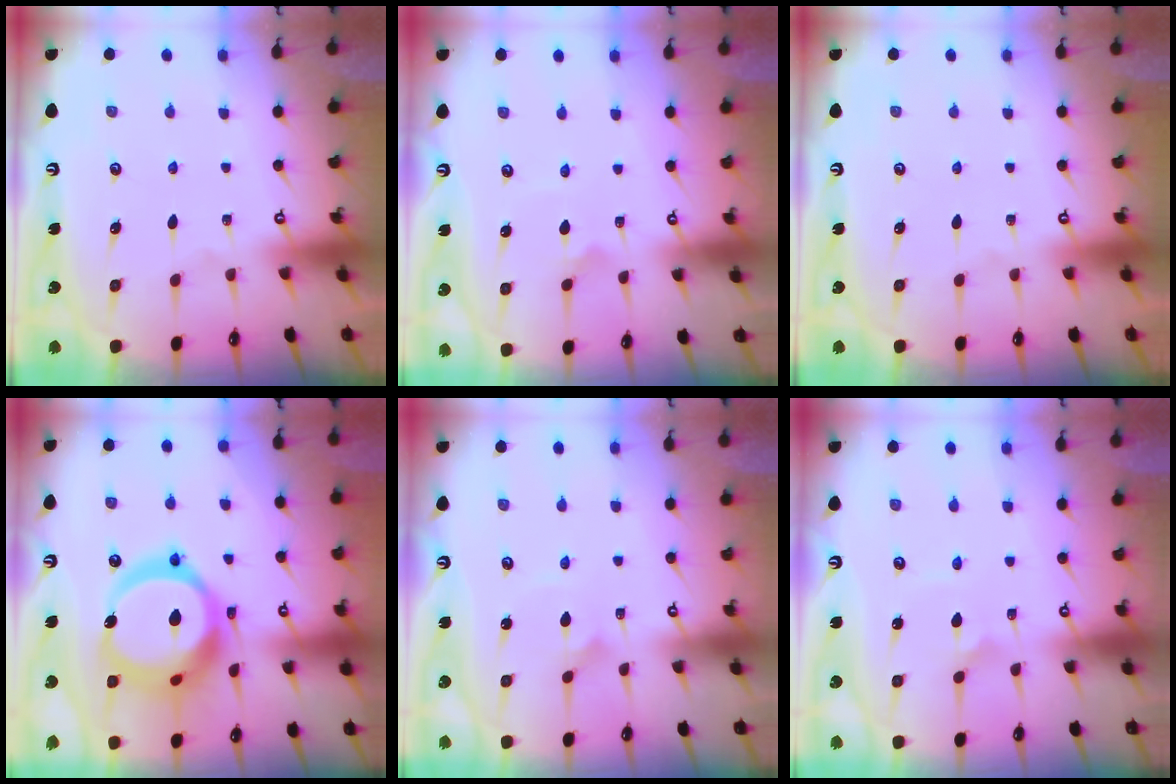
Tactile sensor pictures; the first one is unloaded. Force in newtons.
{"total": 2.9, "press": 2.9, "slide": 0.2}
{"total": 0.0}
{"total": 21.8, "press": 21.7, "slide": 2.3}
{"total": 0.9, "press": 0.9, "slide": 0.1}
{"total": 2.2, "press": 2.2, "slide": 0.1}